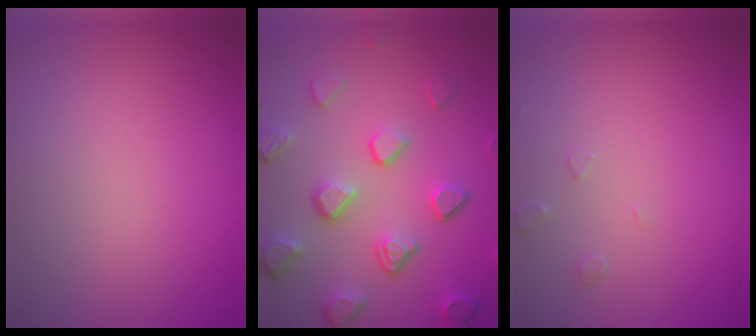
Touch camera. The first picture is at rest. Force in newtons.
{"total": 5.0, "press": 3.9, "slide": 3.1}
{"total": 0.9, "press": 0.9, "slide": 0.2}